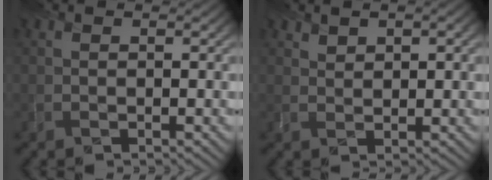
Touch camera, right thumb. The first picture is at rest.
{"total": 2.1, "force": [1.2, 0.9, 1.4], "torque": [-0.020, -0.007, 0.031]}